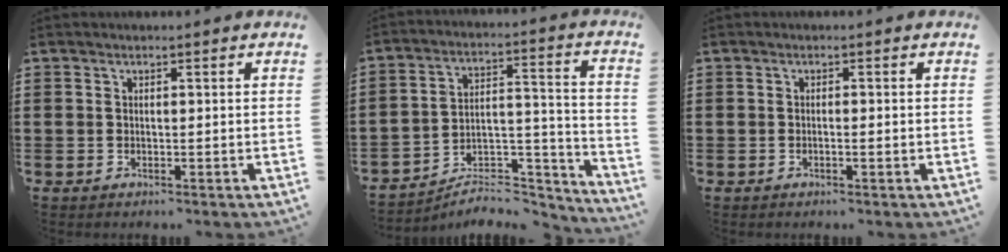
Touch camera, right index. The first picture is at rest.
{"total": 6.4, "force": [-5.7, 1.9, 2.1], "torque": [-0.030, 0.008, -0.111]}
{"total": 0.5, "force": [-0.3, 0.0, 0.4], "torque": [-0.008, -0.001, -0.005]}